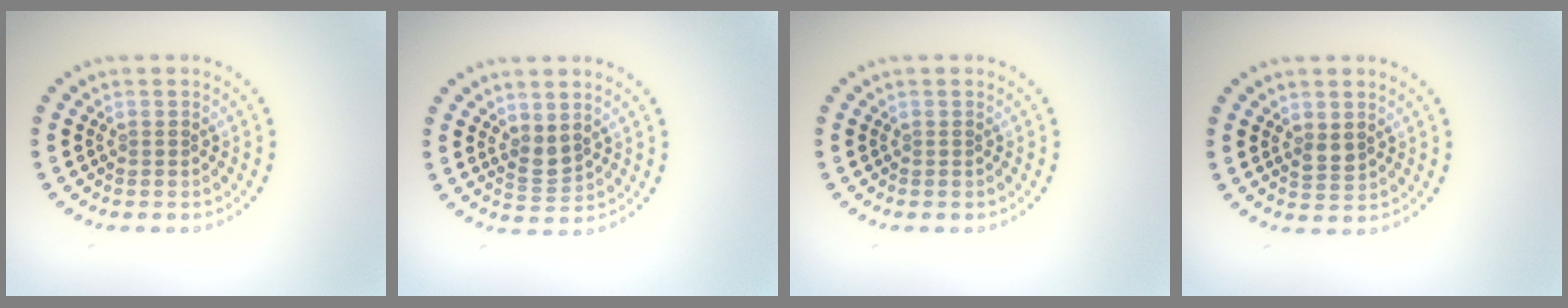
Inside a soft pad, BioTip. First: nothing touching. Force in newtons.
{"total": 1.8, "press": 1.5, "slide": 1.1}
{"total": 0.0}
{"total": 1.3, "press": 1.3, "slide": 0.4}